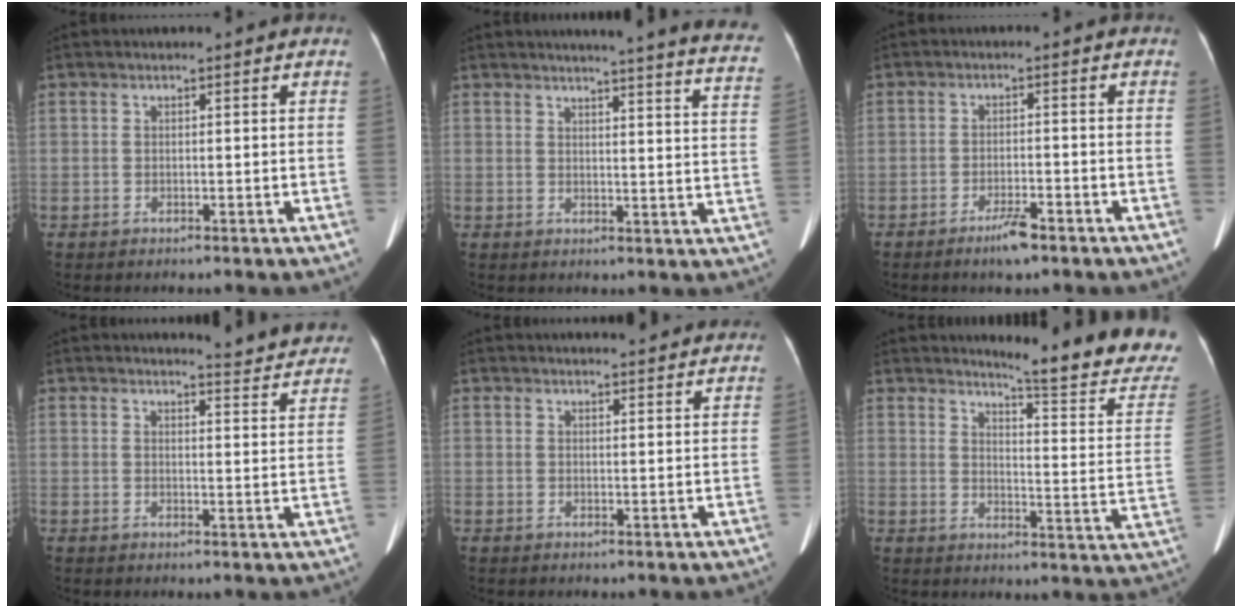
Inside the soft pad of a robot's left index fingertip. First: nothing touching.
{"total": 20.4, "force": [18.9, -0.1, 7.7], "torque": [-0.089, -0.097, 0.194]}
{"total": 3.6, "force": [-2.7, 0.6, 2.3], "torque": [-0.047, -0.002, -0.044]}
{"total": 8.5, "force": [8.4, 1.0, 1.1], "torque": [0.002, -0.025, 0.077]}
{"total": 6.3, "force": [6.0, 0.8, 2.0], "torque": [-0.021, 0.010, 0.060]}
{"total": 16.7, "force": [15.5, -0.5, 6.1], "torque": [-0.081, -0.116, 0.172]}